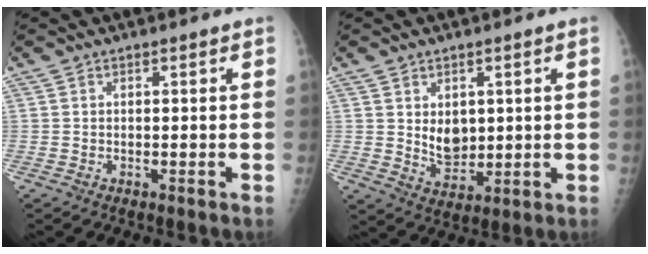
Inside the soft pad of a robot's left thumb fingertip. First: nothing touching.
{"total": 6.4, "force": [1.3, 4.6, 4.3], "torque": [-0.045, -0.018, 0.037]}